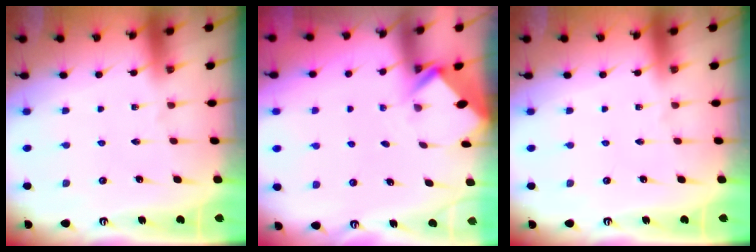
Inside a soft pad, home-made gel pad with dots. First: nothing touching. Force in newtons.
{"total": 2.1, "press": 2.1, "slide": 0.1}
{"total": 0.0}